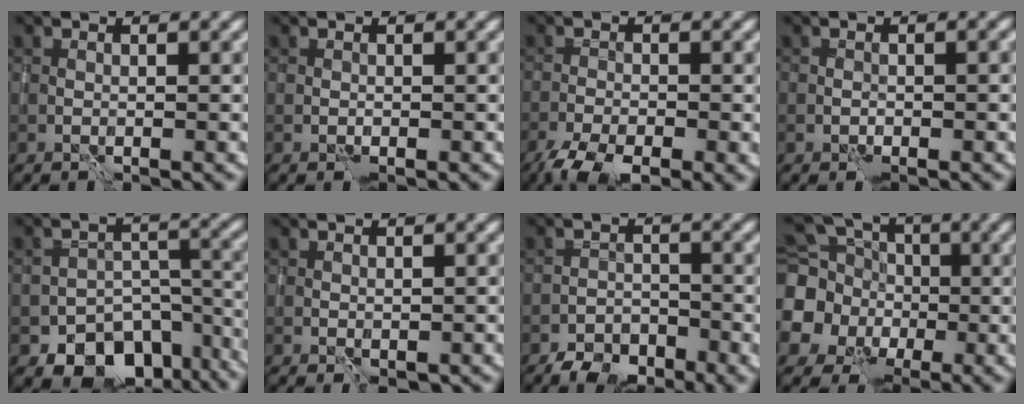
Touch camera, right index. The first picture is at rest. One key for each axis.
{"total": 0.0}
{"total": 6.3, "fx": -4.3, "fy": 2.2, "fz": 4.0, "tx": -0.071, "ty": -0.028, "tz": -0.079}
{"total": 0.9, "fx": -0.6, "fy": 0.5, "fz": 0.5, "tx": -0.005, "ty": -0.001, "tz": -0.011}
{"total": 11.7, "fx": -7.9, "fy": 7.6, "fz": 3.9, "tx": -0.048, "ty": -0.011, "tz": -0.097}
{"total": 1.3, "fx": -0.5, "fy": 0.9, "fz": 0.9, "tx": -0.016, "ty": -0.004, "tz": -0.002}
{"total": 4.6, "fx": -3.7, "fy": 2.3, "fz": 1.5, "tx": -0.011, "ty": -0.008, "tz": -0.061}
{"total": 9.8, "fx": -0.7, "fy": 9.1, "fz": 3.7, "tx": -0.103, "ty": -0.019, "tz": -0.042}